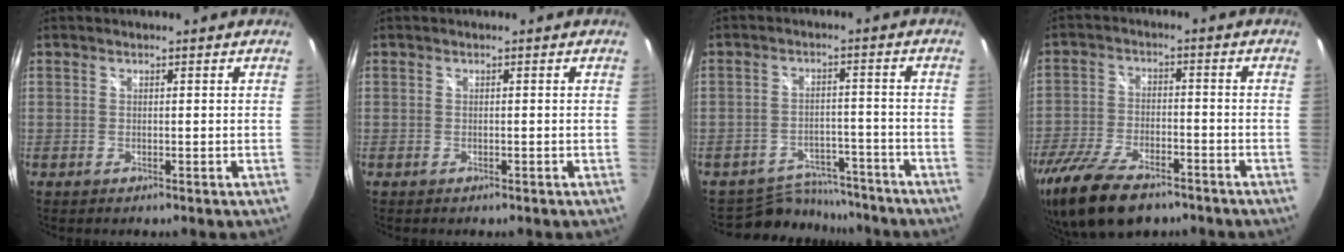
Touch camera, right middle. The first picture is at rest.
{"total": 0.5, "force": [-0.4, 0.3, 0.2], "torque": [-0.004, 0.001, -0.007]}
{"total": 10.4, "force": [-9.6, 3.9, 1.1], "torque": [-0.034, 0.019, -0.132]}
{"total": 17.0, "force": [-12.2, 7.0, 9.6], "torque": [-0.216, -0.035, -0.213]}